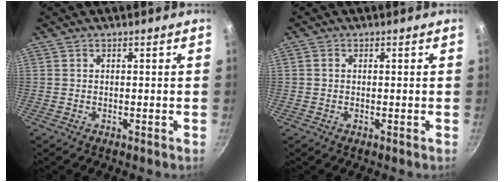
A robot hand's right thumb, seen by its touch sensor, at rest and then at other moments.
{"total": 0.5, "force": [0.0, 0.5, 0.2], "torque": [-0.003, 0.003, -0.001]}